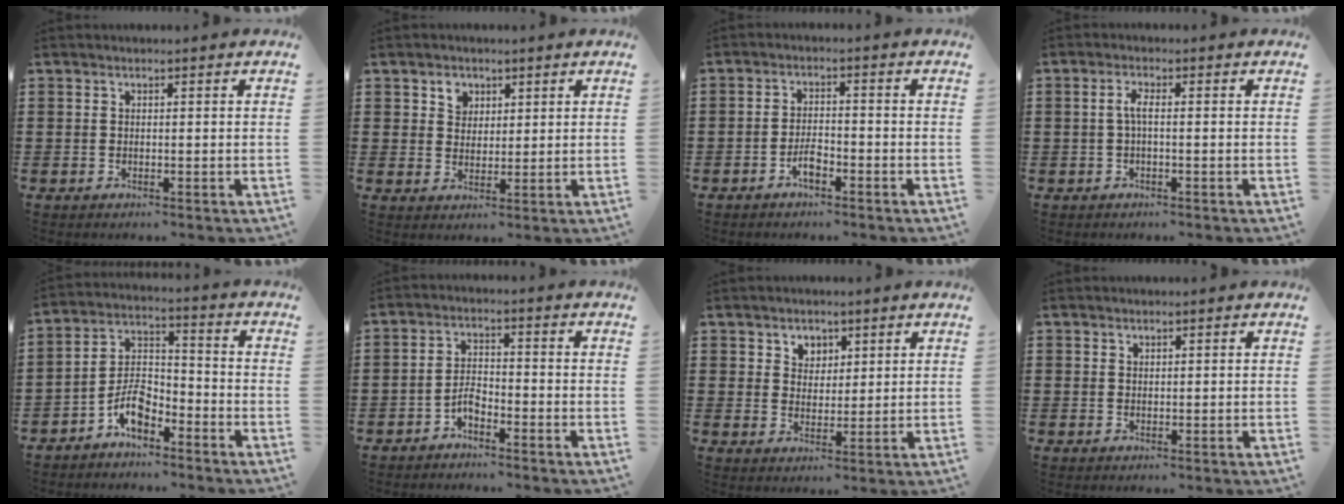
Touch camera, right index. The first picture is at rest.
{"total": 2.9, "force": [1.7, 2.3, 0.7], "torque": [-0.017, 0.006, 0.028]}
{"total": 3.1, "force": [-1.9, 0.9, 2.3], "torque": [-0.049, 0.000, -0.036]}
{"total": 2.1, "force": [-0.2, 0.4, 2.1], "torque": [-0.047, -0.002, -0.008]}
{"total": 6.2, "force": [-4.2, 2.7, 3.6], "torque": [-0.084, 0.007, -0.084]}
{"total": 3.1, "force": [-2.3, 1.2, 1.8], "torque": [-0.044, 0.006, -0.048]}
{"total": 3.3, "force": [2.1, 2.6, 0.2], "torque": [-0.018, 0.010, 0.038]}
{"total": 0.6, "force": [0.4, 0.4, 0.1], "torque": [-0.003, 0.002, 0.009]}